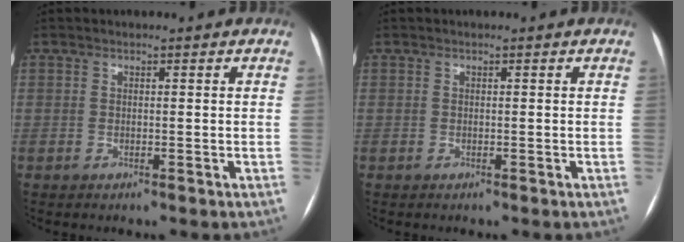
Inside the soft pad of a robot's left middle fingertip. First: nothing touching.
{"total": 0.0}